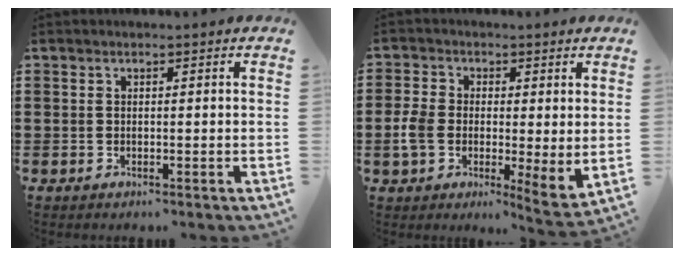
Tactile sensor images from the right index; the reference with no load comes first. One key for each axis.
{"total": 5.7, "fx": -0.2, "fy": 3.5, "fz": 4.5, "tx": -0.101, "ty": 0.005, "tz": -0.004}